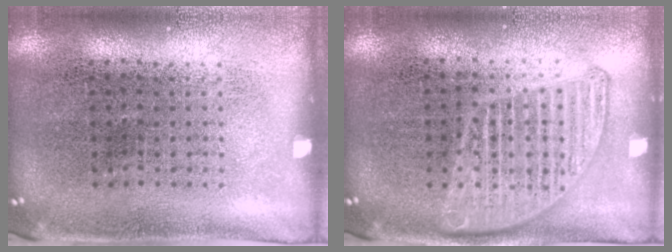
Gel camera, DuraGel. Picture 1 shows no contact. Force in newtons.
{"total": 1.4, "press": 1.4, "slide": 0.2}